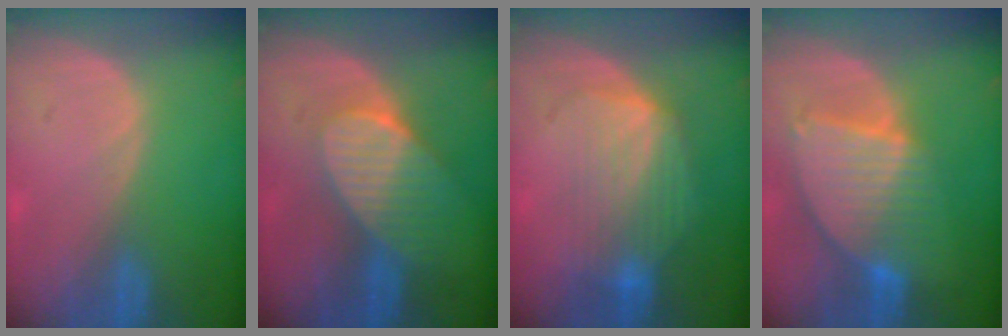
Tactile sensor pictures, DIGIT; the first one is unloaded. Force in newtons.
{"total": 7.4, "press": 6.7, "slide": 3.1}
{"total": 7.4, "press": 7.3, "slide": 1.4}
{"total": 8.5, "press": 7.5, "slide": 4.1}